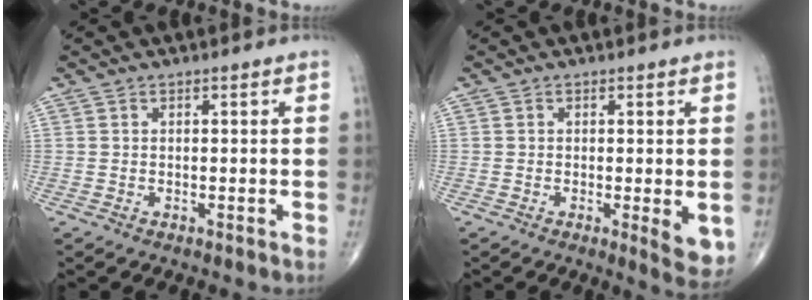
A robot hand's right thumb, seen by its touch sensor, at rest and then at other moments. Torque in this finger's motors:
{"motor_torque": [0.80, 0.56, -0.07, -0.05, 0.11]}